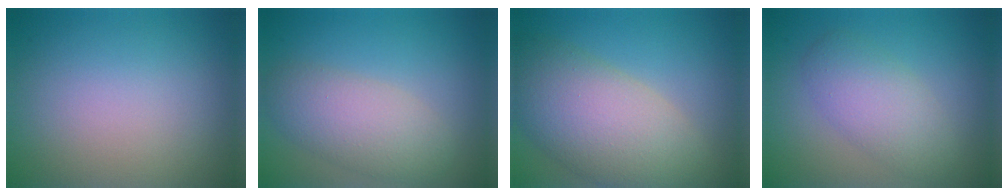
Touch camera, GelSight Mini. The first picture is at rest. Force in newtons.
{"total": 4.6, "press": 4.6, "slide": 0.0}
{"total": 9.5, "press": 9.5, "slide": 0.8}
{"total": 4.1, "press": 4.1, "slide": 0.1}